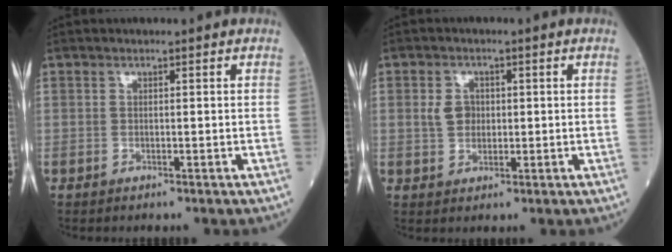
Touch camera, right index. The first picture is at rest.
{"total": 3.2, "force": [0.5, 2.6, 1.9], "torque": [-0.033, 0.008, 0.010]}